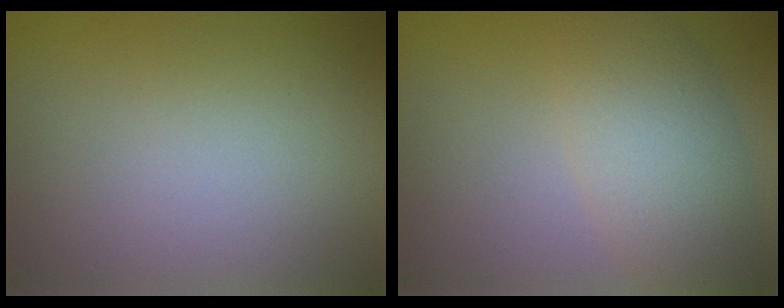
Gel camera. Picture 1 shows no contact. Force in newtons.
{"total": 4.9, "press": 4.9, "slide": 0.2}